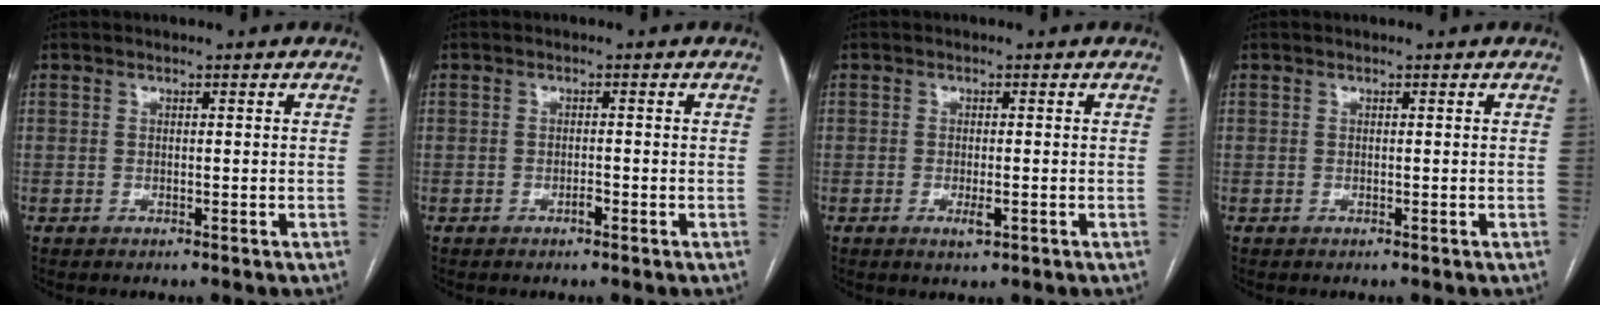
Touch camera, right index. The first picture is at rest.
{"total": 1.1, "force": [-0.6, 0.4, 0.8], "torque": [-0.014, 0.001, -0.010]}
{"total": 2.1, "force": [-0.8, 0.6, 1.9], "torque": [-0.033, -0.003, -0.010]}
{"total": 0.0}